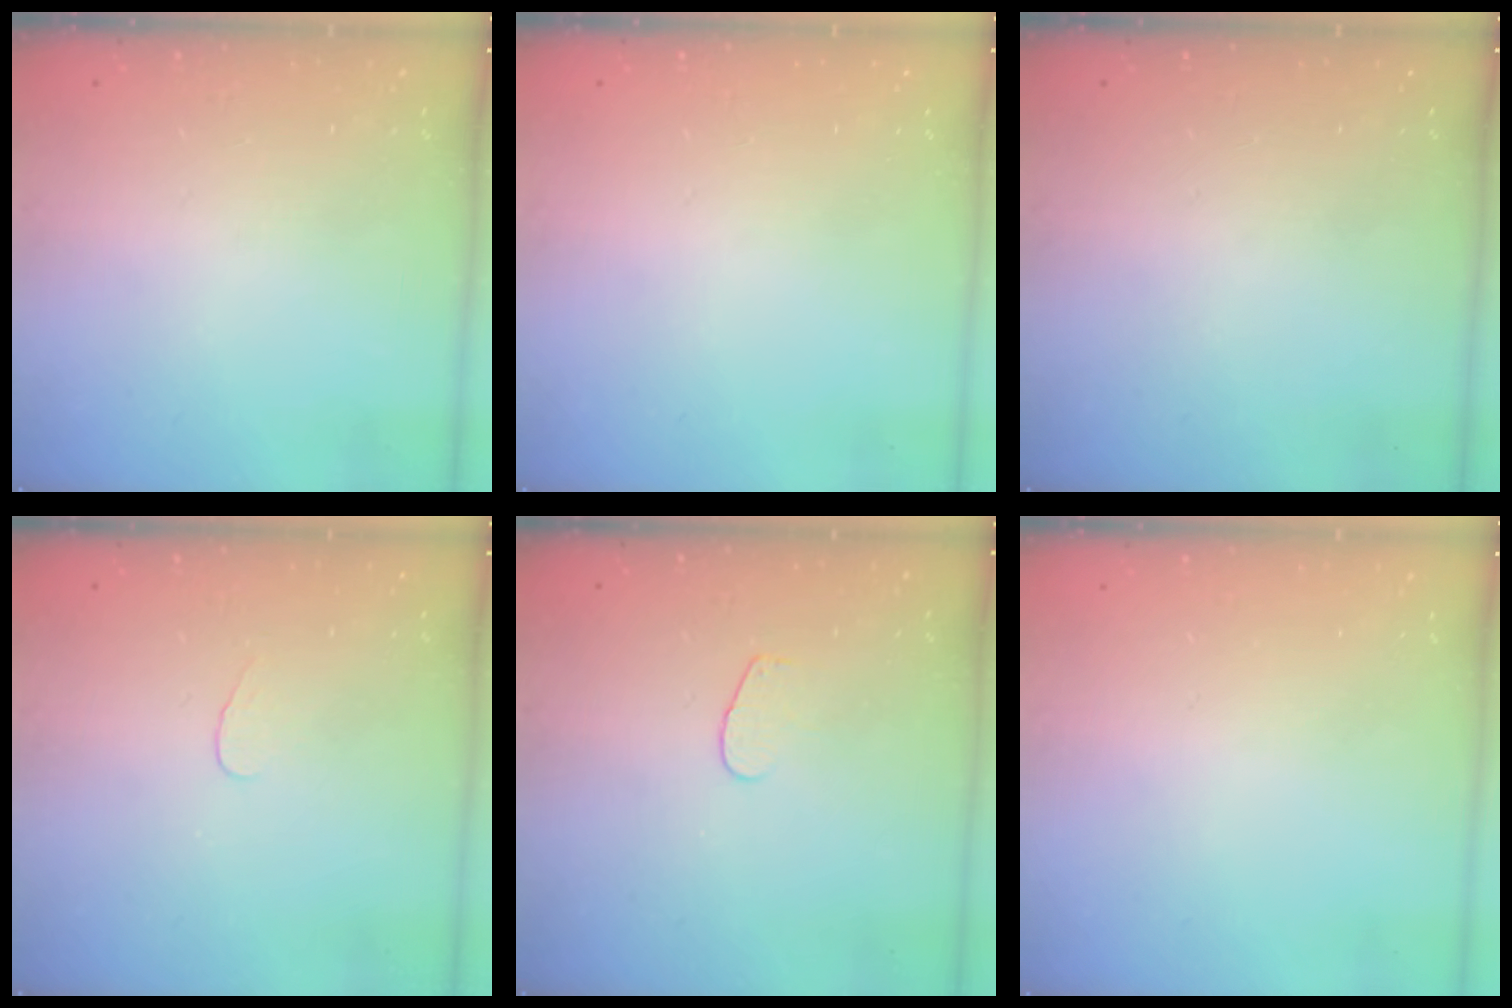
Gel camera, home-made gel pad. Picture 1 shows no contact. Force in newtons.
{"total": 0.0}
{"total": 0.0}
{"total": 2.8, "press": 2.7, "slide": 0.3}
{"total": 3.2, "press": 3.2, "slide": 0.3}
{"total": 0.6, "press": 0.6, "slide": 0.2}